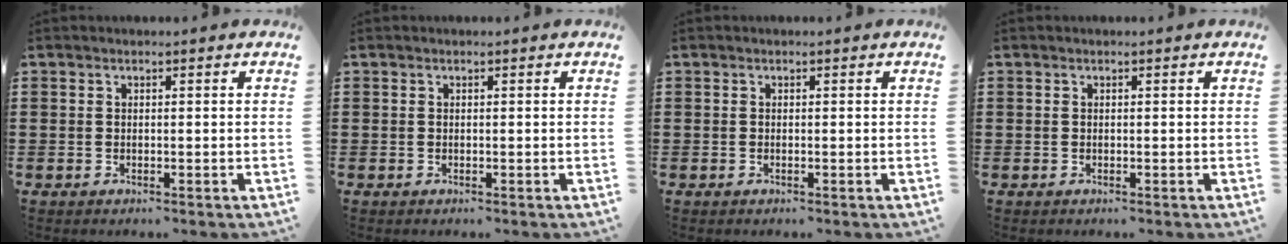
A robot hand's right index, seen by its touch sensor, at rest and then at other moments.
{"total": 0.0}
{"total": 0.0}
{"total": 0.0}